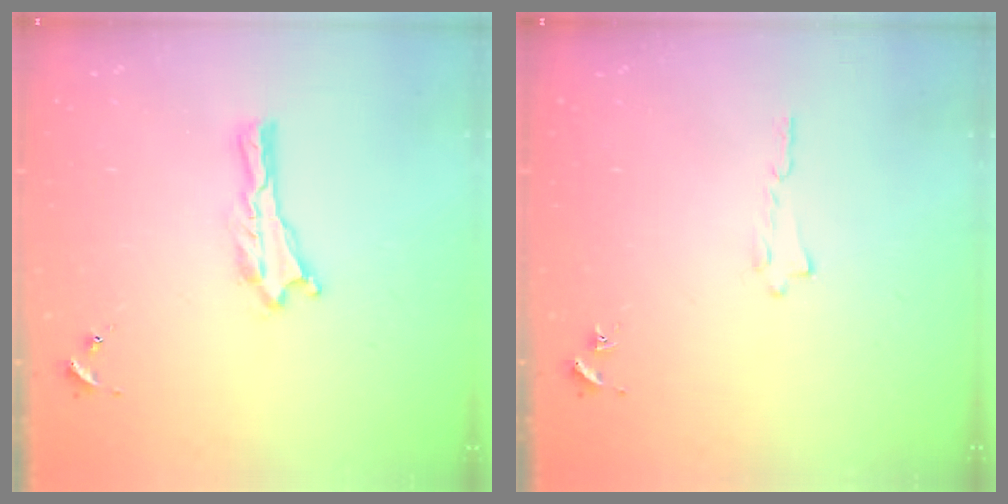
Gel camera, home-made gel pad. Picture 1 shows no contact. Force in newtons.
{"total": 0.0}